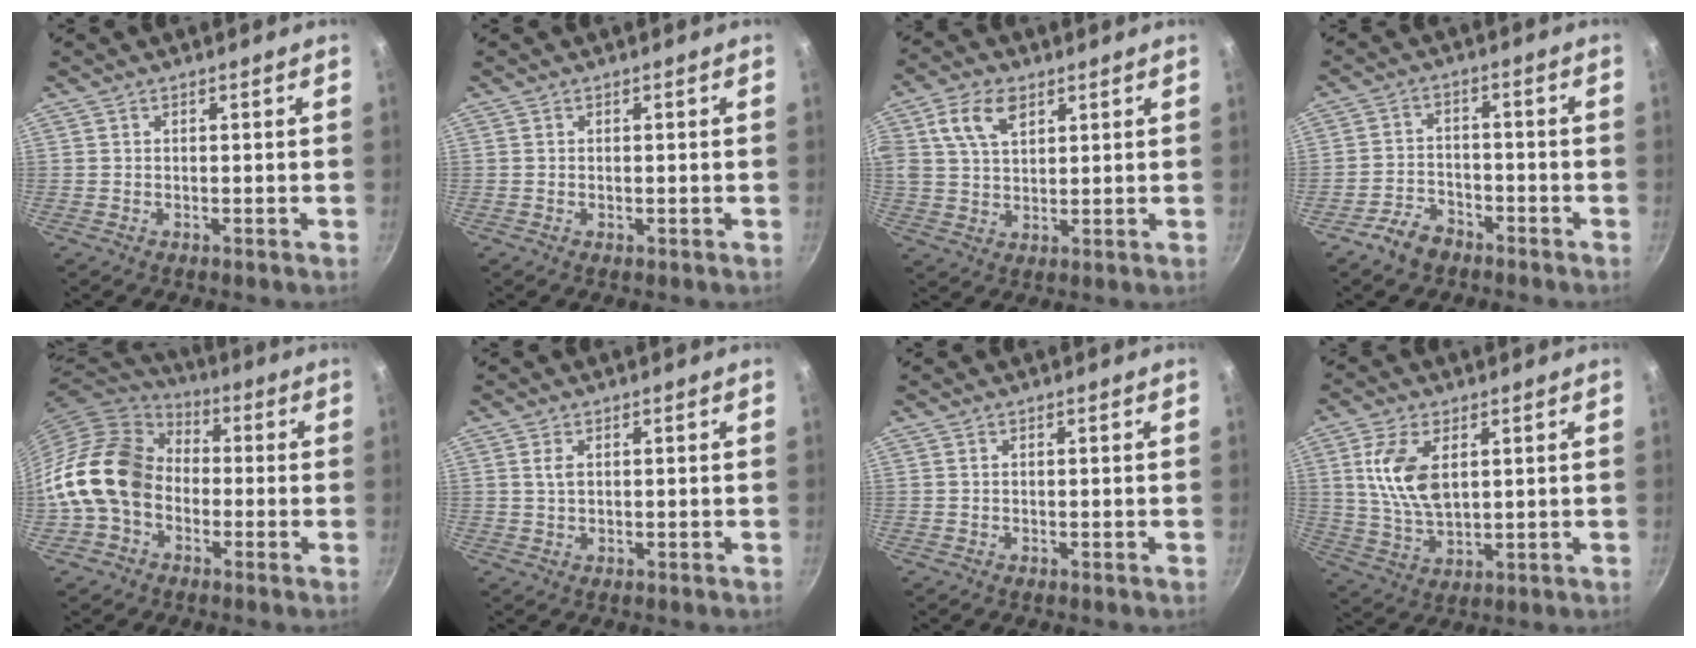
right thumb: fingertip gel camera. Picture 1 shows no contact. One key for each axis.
{"total": 0.6, "fx": -0.1, "fy": 0.3, "fz": 0.5, "tx": -0.007, "ty": 0.001, "tz": -0.002}
{"total": 8.9, "fx": 3.7, "fy": 5.5, "fz": 5.9, "tx": -0.102, "ty": -0.002, "tz": 0.066}
{"total": 5.7, "fx": -4.0, "fy": 3.5, "fz": 2.1, "tx": -0.030, "ty": 0.040, "tz": -0.073}
{"total": 16.5, "fx": -2.4, "fy": 12.7, "fz": 10.2, "tx": -0.161, "ty": 0.046, "tz": -0.060}
{"total": 2.0, "fx": 0.6, "fy": 1.1, "fz": 1.6, "tx": -0.029, "ty": -0.002, "tz": 0.013}
{"total": 0.0}
{"total": 10.8, "fx": 2.9, "fy": 5.8, "fz": 8.6, "tx": -0.167, "ty": -0.015, "tz": 0.061}